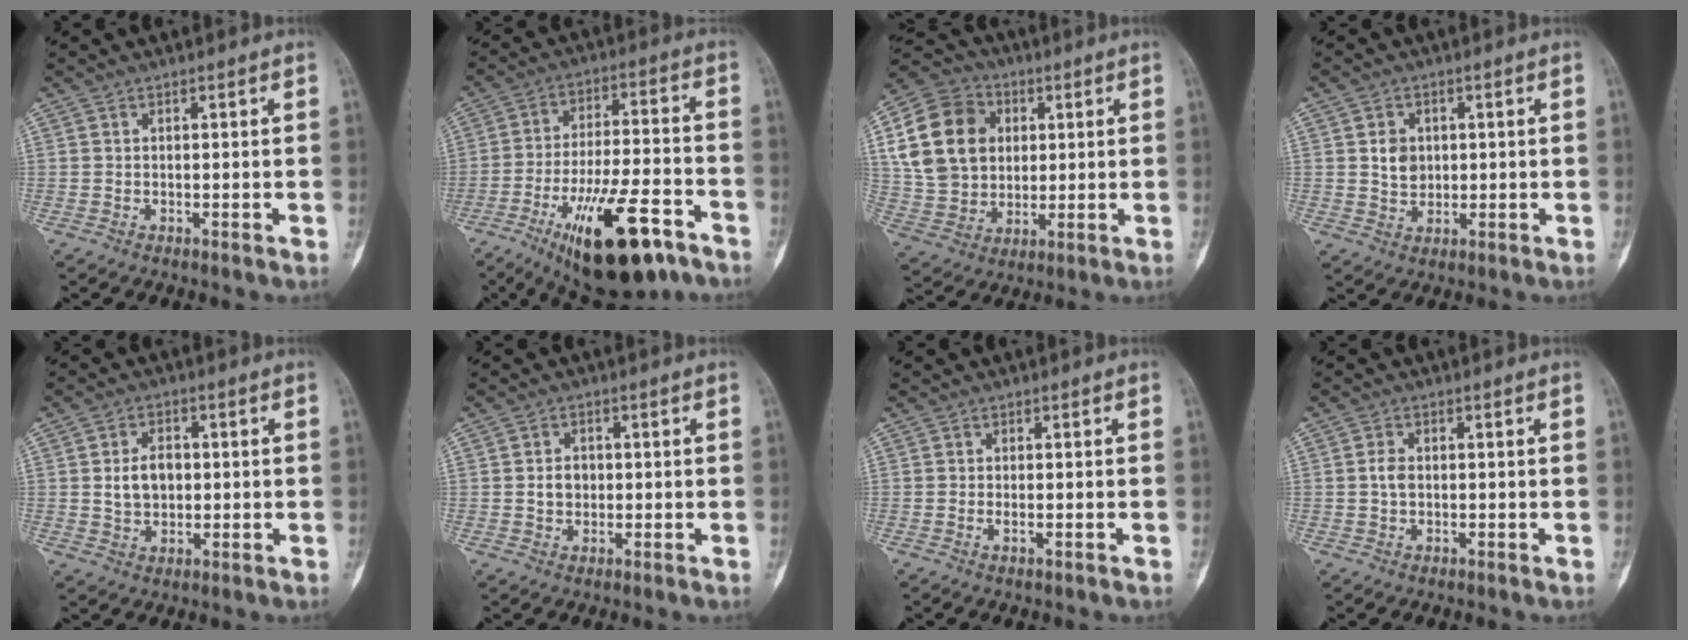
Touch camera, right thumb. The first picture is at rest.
{"total": 20.0, "force": [-11.1, 6.7, 15.2], "torque": [-0.244, 0.056, -0.172]}
{"total": 18.0, "force": [4.1, 14.3, 10.1], "torque": [-0.174, 0.009, 0.078]}
{"total": 4.5, "force": [0.8, 3.7, 2.4], "torque": [-0.018, -0.003, 0.016]}
{"total": 6.0, "force": [0.4, 4.3, 4.1], "torque": [-0.059, 0.003, 0.009]}
{"total": 3.2, "force": [0.0, 2.6, 1.8], "torque": [-0.020, 0.005, -0.001]}
{"total": 1.1, "force": [-0.4, 0.3, 1.0], "torque": [-0.018, -0.001, -0.005]}
{"total": 2.3, "force": [0.0, 1.6, 1.6], "torque": [-0.026, 0.004, -0.002]}